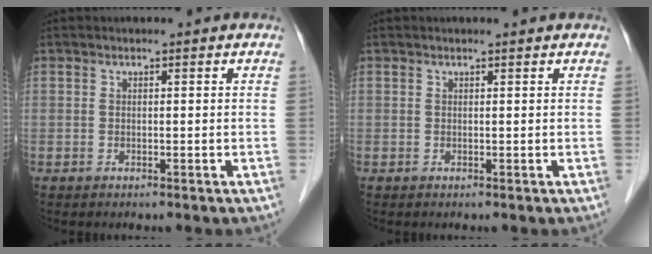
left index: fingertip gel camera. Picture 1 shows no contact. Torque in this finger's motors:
{"motor_torque": [0.14, -0.06, 0.02, -0.01]}